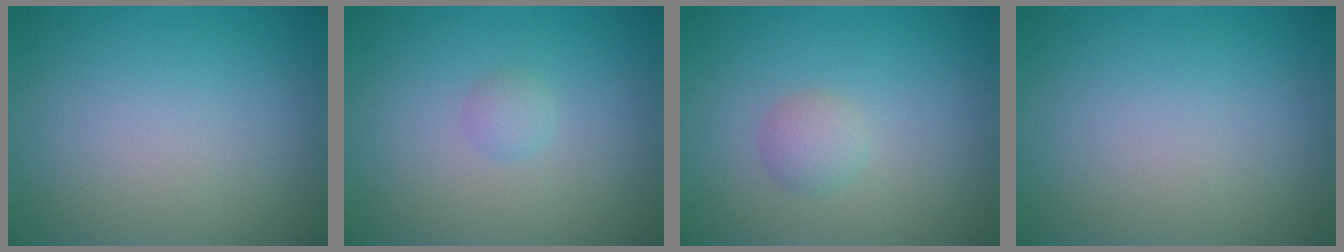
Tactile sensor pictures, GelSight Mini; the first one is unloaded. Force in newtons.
{"total": 0.8, "press": 0.8, "slide": 0.1}
{"total": 1.5, "press": 1.4, "slide": 0.1}
{"total": 0.0}